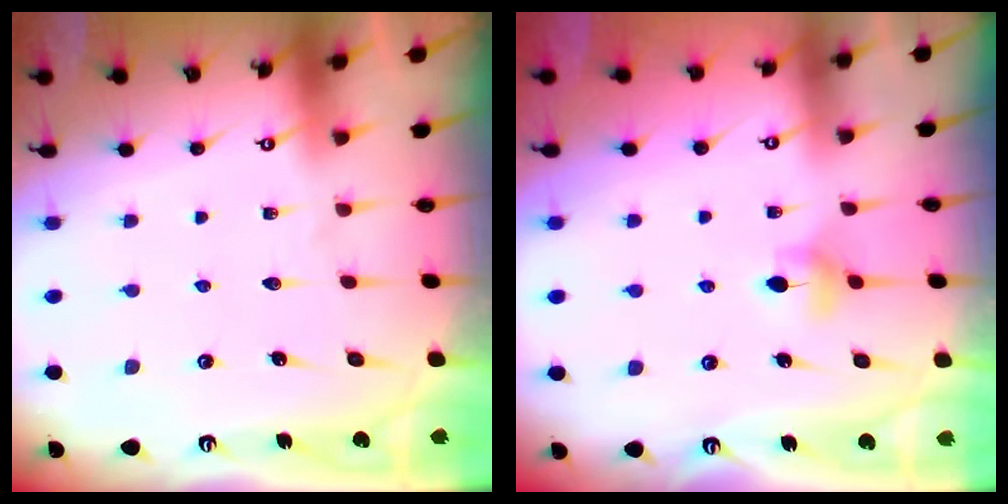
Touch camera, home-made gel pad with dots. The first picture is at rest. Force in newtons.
{"total": 5.0, "press": 4.9, "slide": 0.9}